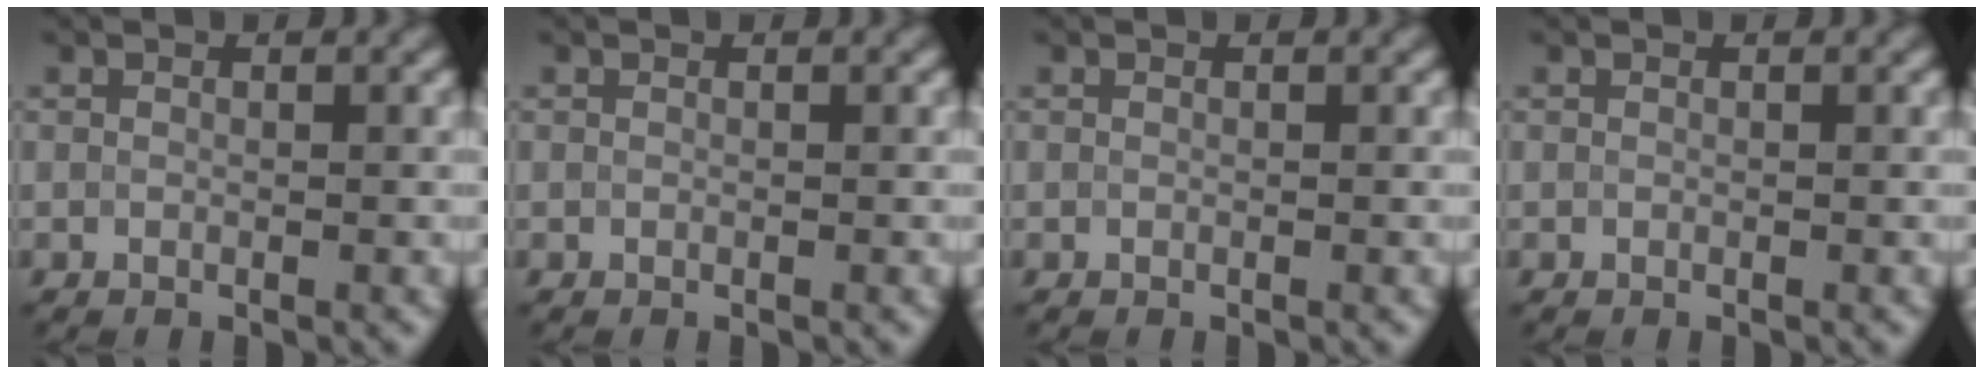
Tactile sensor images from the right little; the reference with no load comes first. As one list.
[{"total": 0.0}, {"total": 0.0}, {"total": 0.0}]